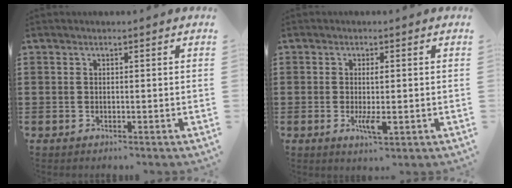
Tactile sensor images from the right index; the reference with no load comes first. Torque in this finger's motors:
{"motor_torque": [1.53, -0.61, 0.72, 0.21]}